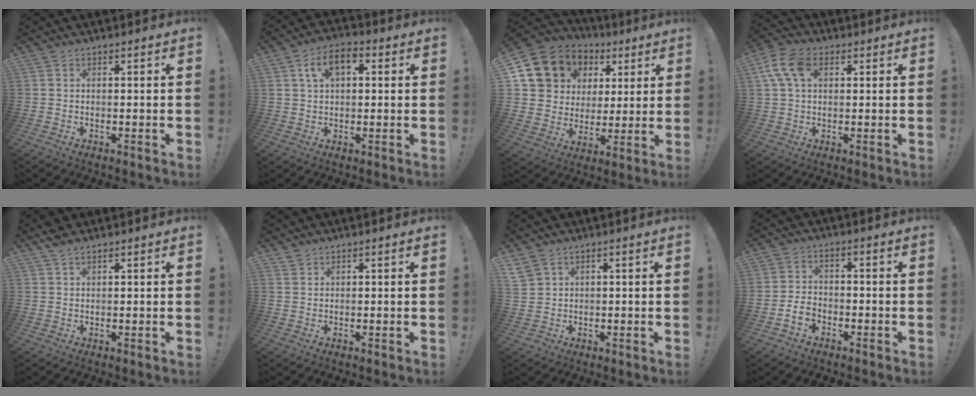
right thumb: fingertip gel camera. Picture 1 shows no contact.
{"total": 8.5, "force": [2.9, 5.0, 6.2], "torque": [-0.104, 0.012, 0.053]}
{"total": 12.4, "force": [6.2, 10.2, 3.3], "torque": [-0.056, -0.035, 0.137]}
{"total": 10.8, "force": [3.4, 6.8, 7.7], "torque": [-0.154, 0.007, 0.069]}
{"total": 2.9, "force": [2.2, 1.0, 1.5], "torque": [-0.025, -0.009, 0.041]}
{"total": 1.3, "force": [1.2, 0.6, 0.1], "torque": [0.001, -0.003, 0.023]}
{"total": 4.4, "force": [2.6, 3.3, 1.3], "torque": [-0.022, -0.007, 0.053]}
{"total": 5.2, "force": [-2.9, 3.4, 2.7], "torque": [-0.047, 0.009, -0.053]}